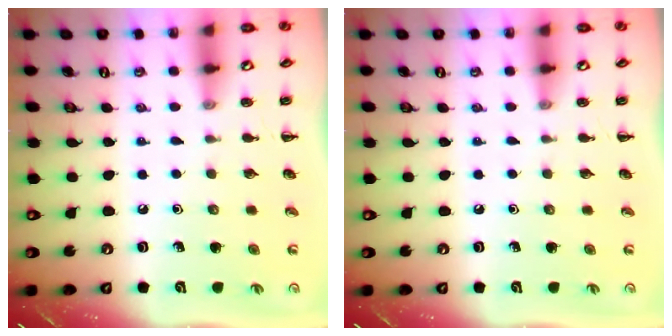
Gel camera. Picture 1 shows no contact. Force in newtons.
{"total": 0.0}